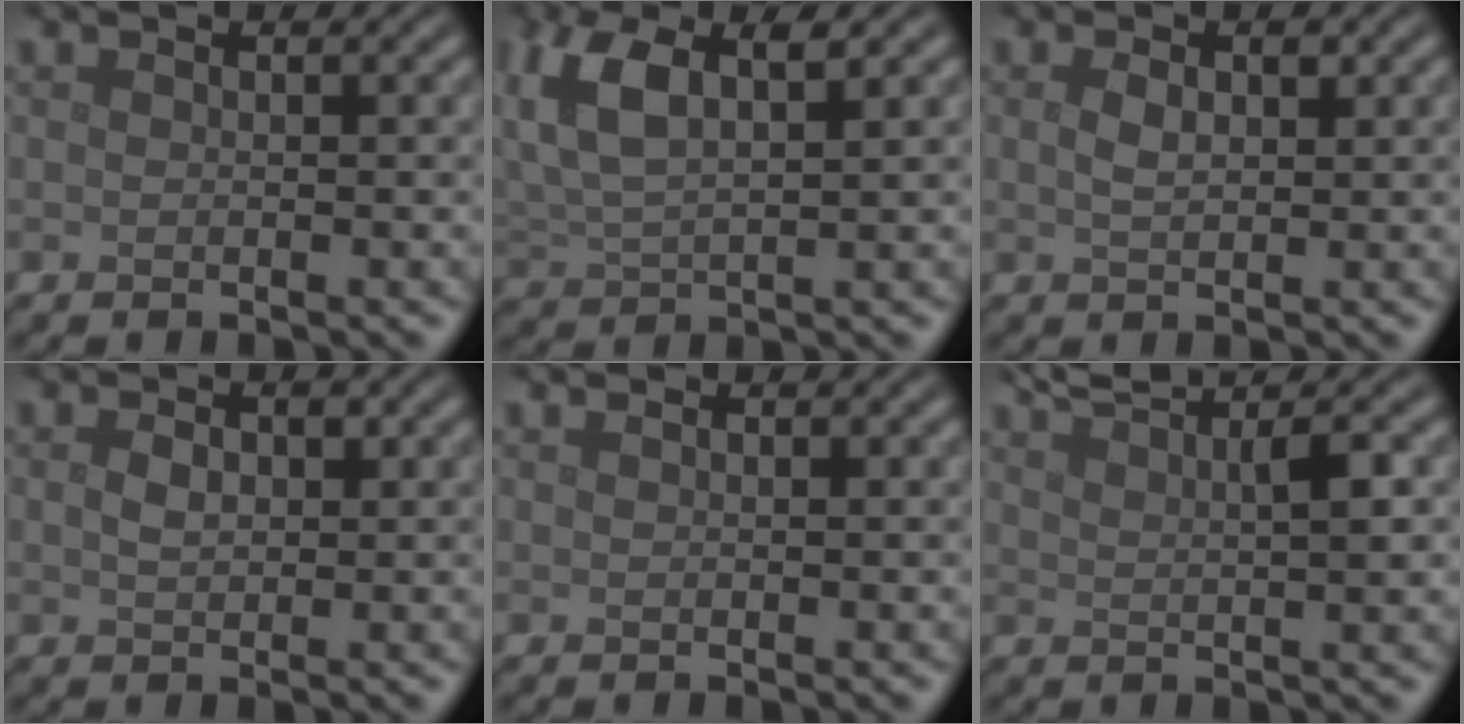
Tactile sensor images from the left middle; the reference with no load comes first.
{"total": 6.0, "force": [2.6, 2.6, 4.8], "torque": [-0.107, 0.010, 0.049]}
{"total": 1.7, "force": [0.5, 0.9, 1.3], "torque": [-0.030, -0.002, 0.009]}
{"total": 1.6, "force": [0.3, 1.1, 1.1], "torque": [-0.024, -0.001, 0.005]}
{"total": 0.0}
{"total": 4.2, "force": [2.7, 1.0, 3.0], "torque": [-0.045, 0.013, 0.049]}